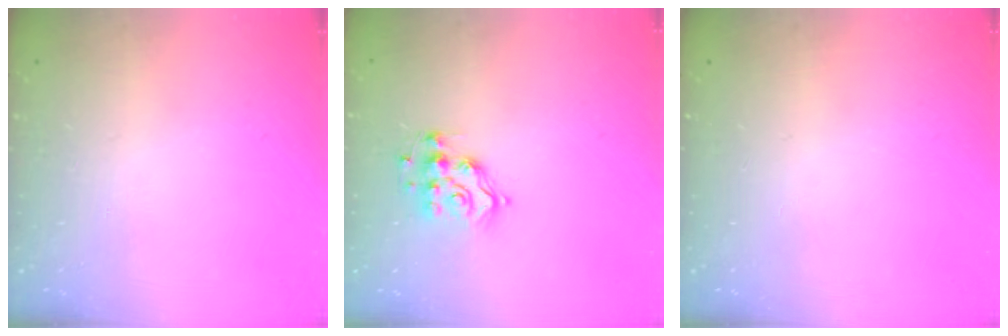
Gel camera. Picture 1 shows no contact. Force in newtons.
{"total": 10.1, "press": 10.1, "slide": 0.6}
{"total": 0.0}